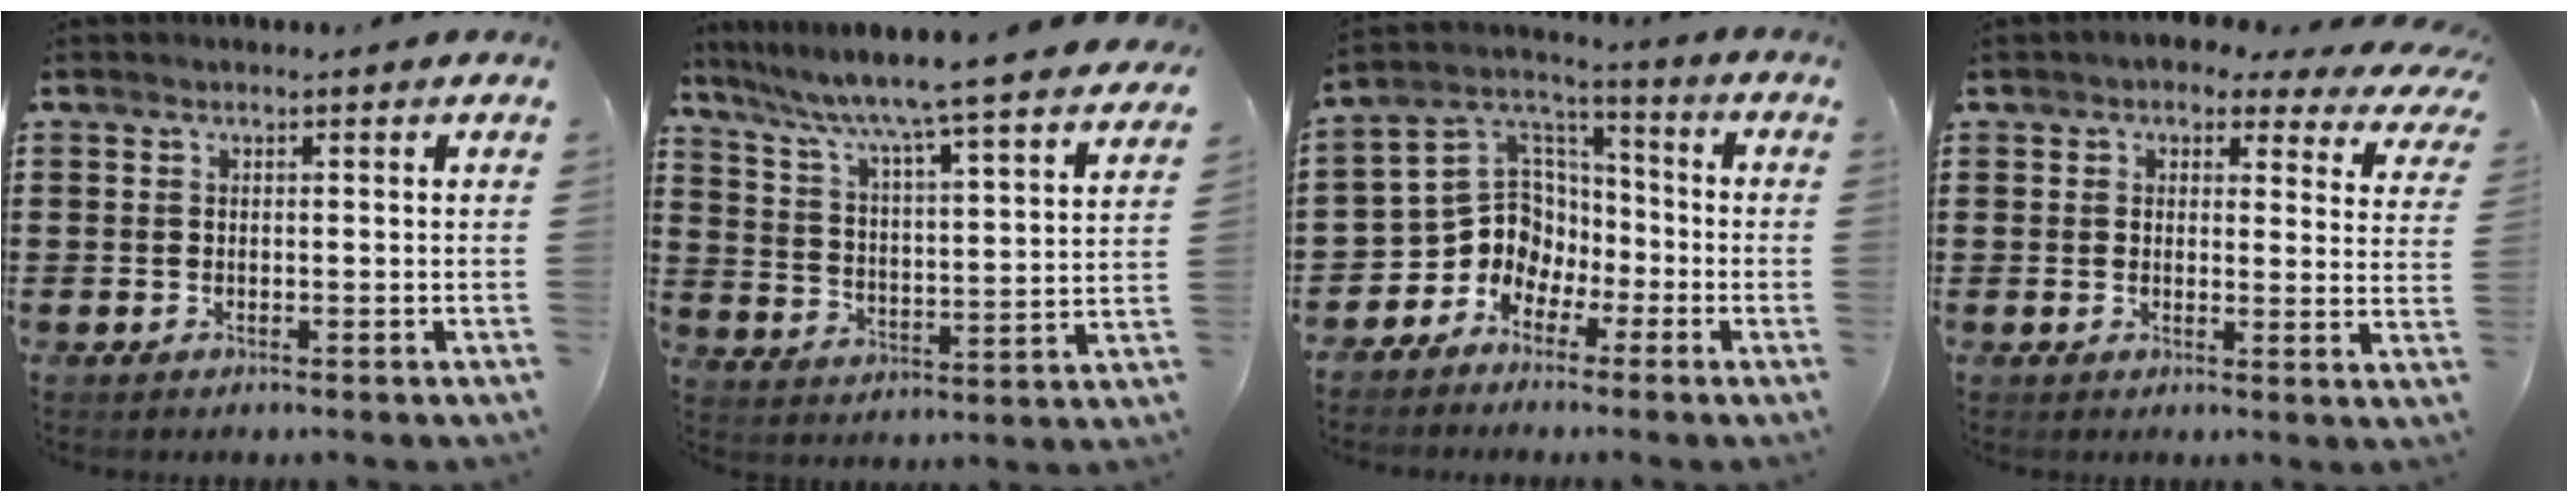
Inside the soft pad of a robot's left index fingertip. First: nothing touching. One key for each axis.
{"total": 6.0, "fx": 5.2, "fy": -1.1, "fz": 2.7, "tx": -0.075, "ty": -0.055, "tz": 0.076}
{"total": 8.3, "fx": -2.9, "fy": 7.4, "fz": 2.5, "tx": -0.089, "ty": -0.003, "tz": -0.059}
{"total": 3.2, "fx": 2.5, "fy": 1.3, "fz": 1.4, "tx": -0.032, "ty": -0.010, "tz": 0.041}